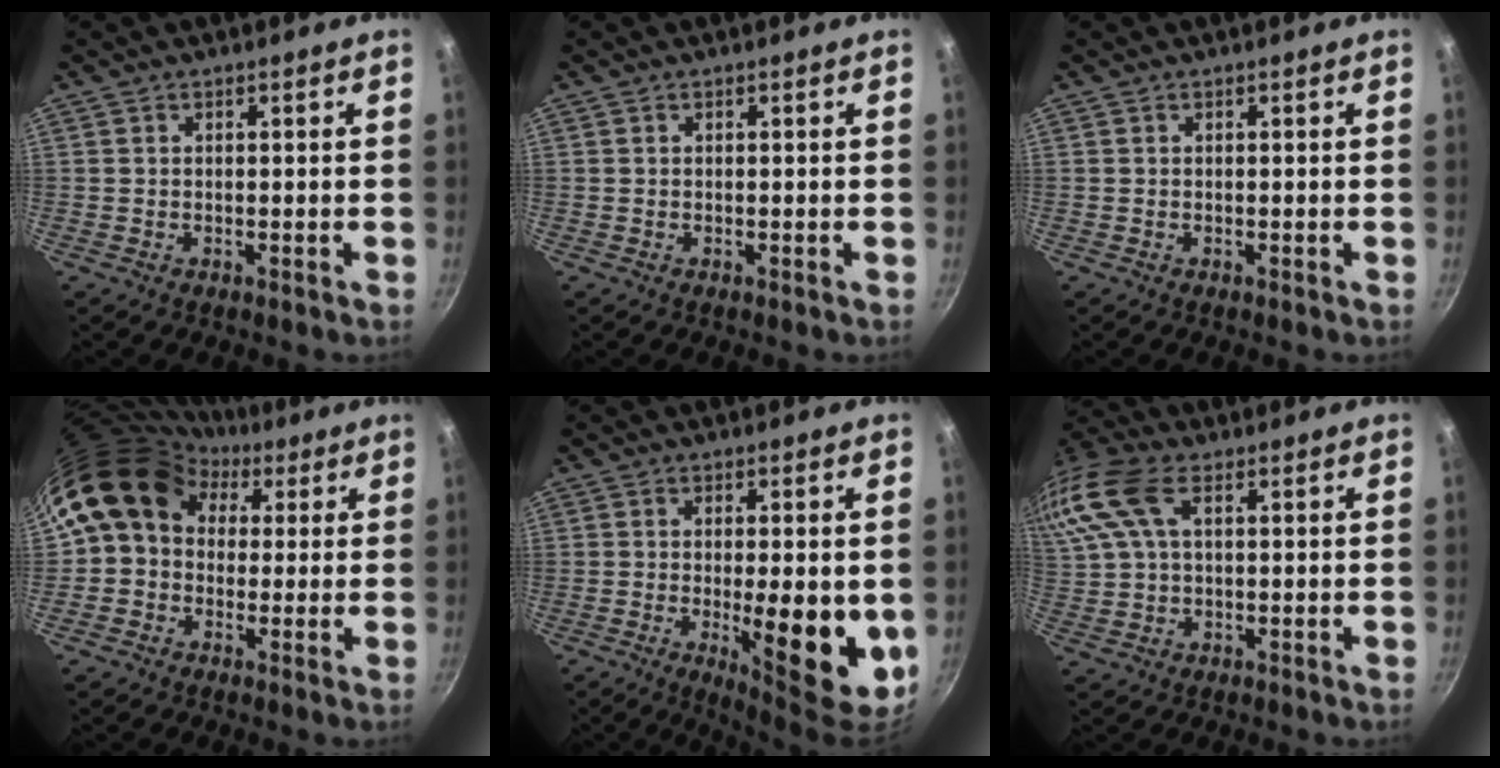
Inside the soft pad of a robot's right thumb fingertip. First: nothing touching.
{"total": 0.0}
{"total": 0.0}
{"total": 13.7, "force": [3.2, 11.3, 7.0], "torque": [-0.094, 0.031, 0.035]}
{"total": 12.3, "force": [-2.1, 3.6, 11.6], "torque": [-0.155, -0.006, -0.019]}
{"total": 15.5, "force": [5.4, 9.0, 11.5], "torque": [-0.259, 0.031, 0.096]}